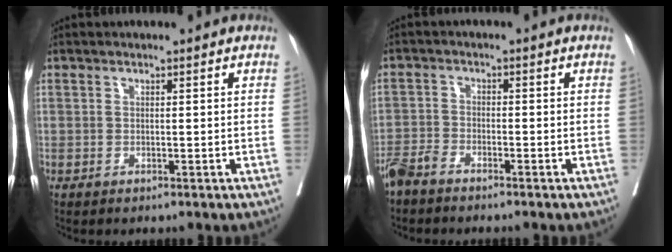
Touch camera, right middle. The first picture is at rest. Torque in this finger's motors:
{"motor_torque": [0.48, -0.45, 0.64, 0.13]}